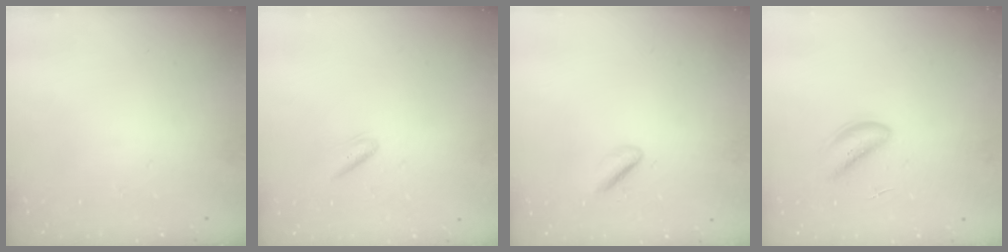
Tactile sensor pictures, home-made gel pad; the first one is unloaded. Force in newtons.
{"total": 2.9, "press": 2.7, "slide": 1.1}
{"total": 2.2, "press": 1.8, "slide": 1.2}
{"total": 2.7, "press": 2.7, "slide": 0.3}